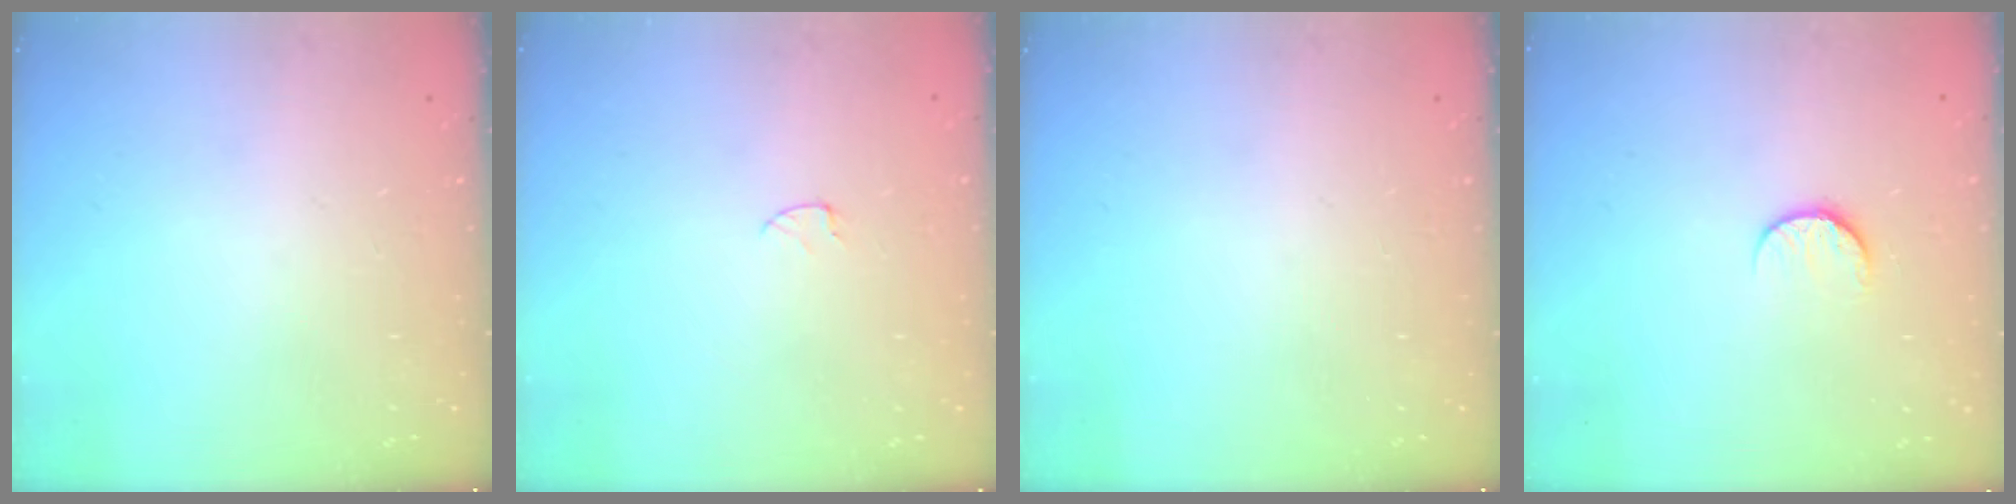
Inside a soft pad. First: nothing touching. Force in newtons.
{"total": 2.5, "press": 2.5, "slide": 0.2}
{"total": 0.0}
{"total": 7.1, "press": 7.1, "slide": 0.7}